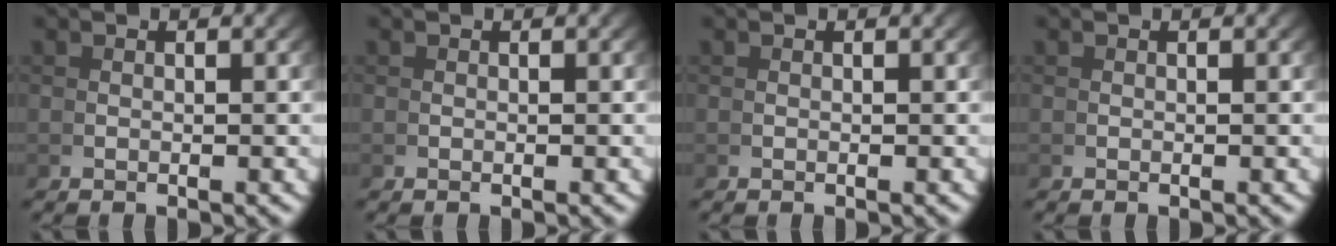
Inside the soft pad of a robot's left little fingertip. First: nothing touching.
{"total": 0.0}
{"total": 0.0}
{"total": 0.0}